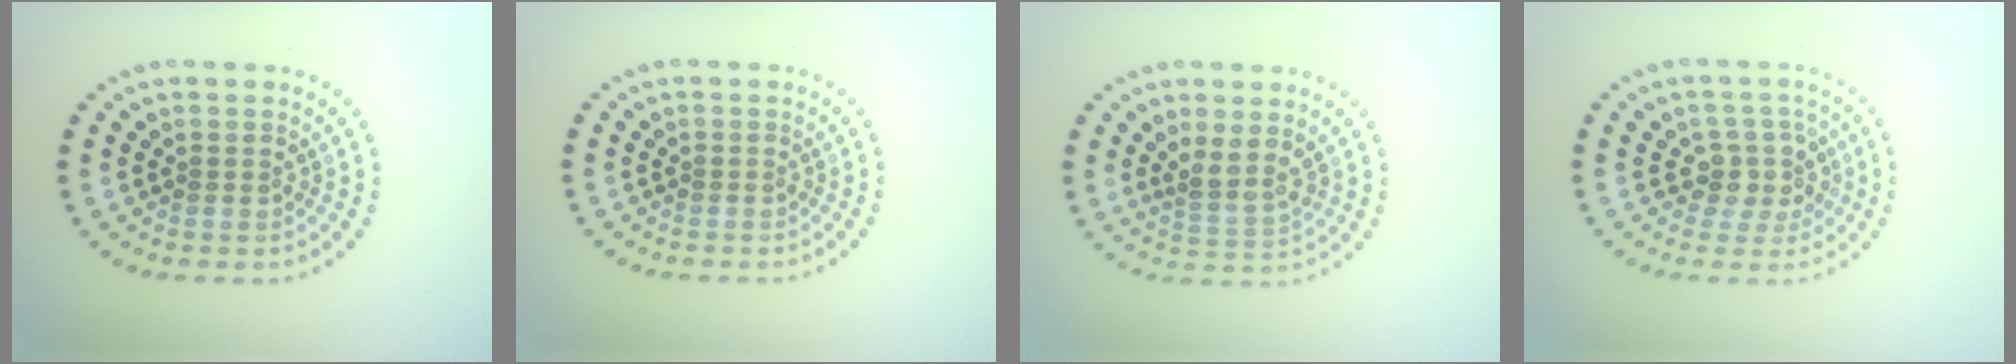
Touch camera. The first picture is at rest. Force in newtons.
{"total": 0.0}
{"total": 2.6, "press": 2.0, "slide": 1.7}
{"total": 3.2, "press": 2.5, "slide": 2.0}